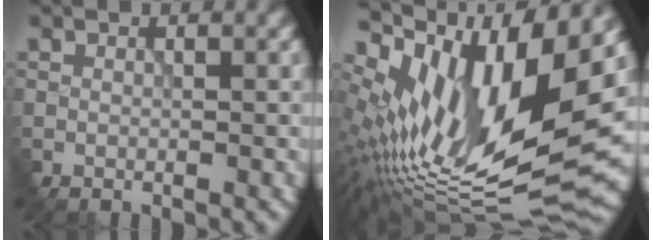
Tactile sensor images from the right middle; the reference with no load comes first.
{"total": 14.9, "force": [3.9, 5.8, 13.2], "torque": [-0.244, 0.010, 0.071]}